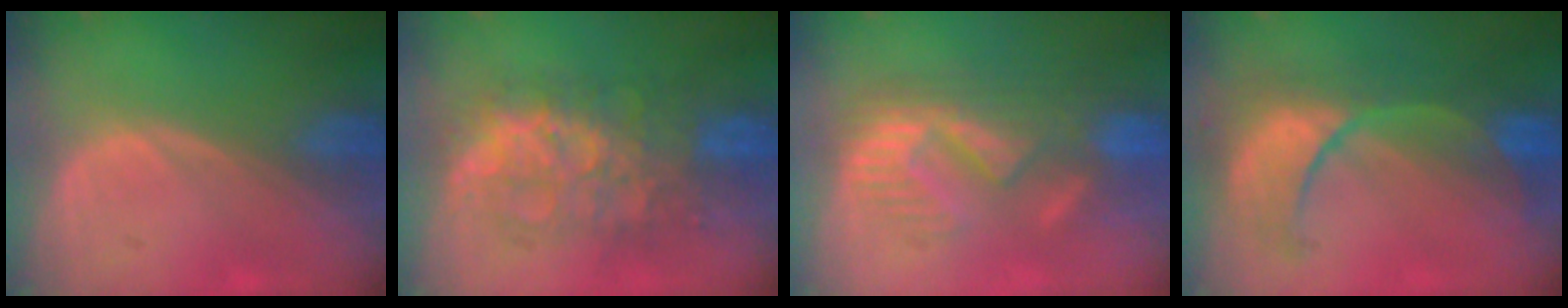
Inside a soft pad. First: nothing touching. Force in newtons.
{"total": 9.4, "press": 9.3, "slide": 0.6}
{"total": 9.4, "press": 9.0, "slide": 2.7}
{"total": 9.1, "press": 9.1, "slide": 0.6}